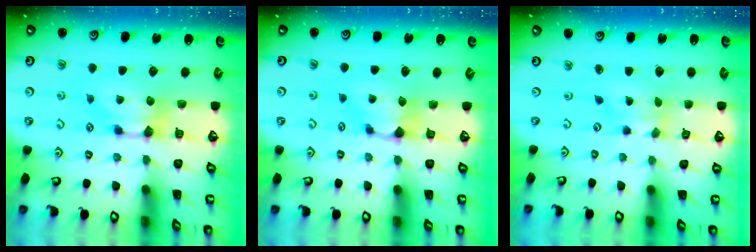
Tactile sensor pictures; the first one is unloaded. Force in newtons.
{"total": 0.9, "press": 0.2, "slide": 0.9}
{"total": 1.7, "press": 1.3, "slide": 1.1}